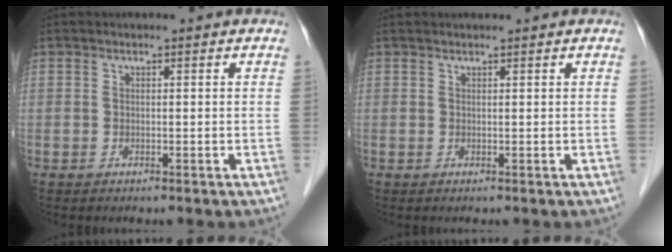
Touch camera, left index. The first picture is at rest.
{"total": 0.7, "force": [0.7, 0.0, 0.2], "torque": [-0.006, 0.010, 0.015]}